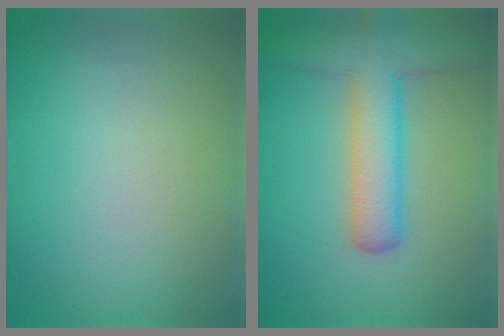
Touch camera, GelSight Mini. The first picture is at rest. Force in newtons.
{"total": 5.8, "press": 5.8, "slide": 0.3}